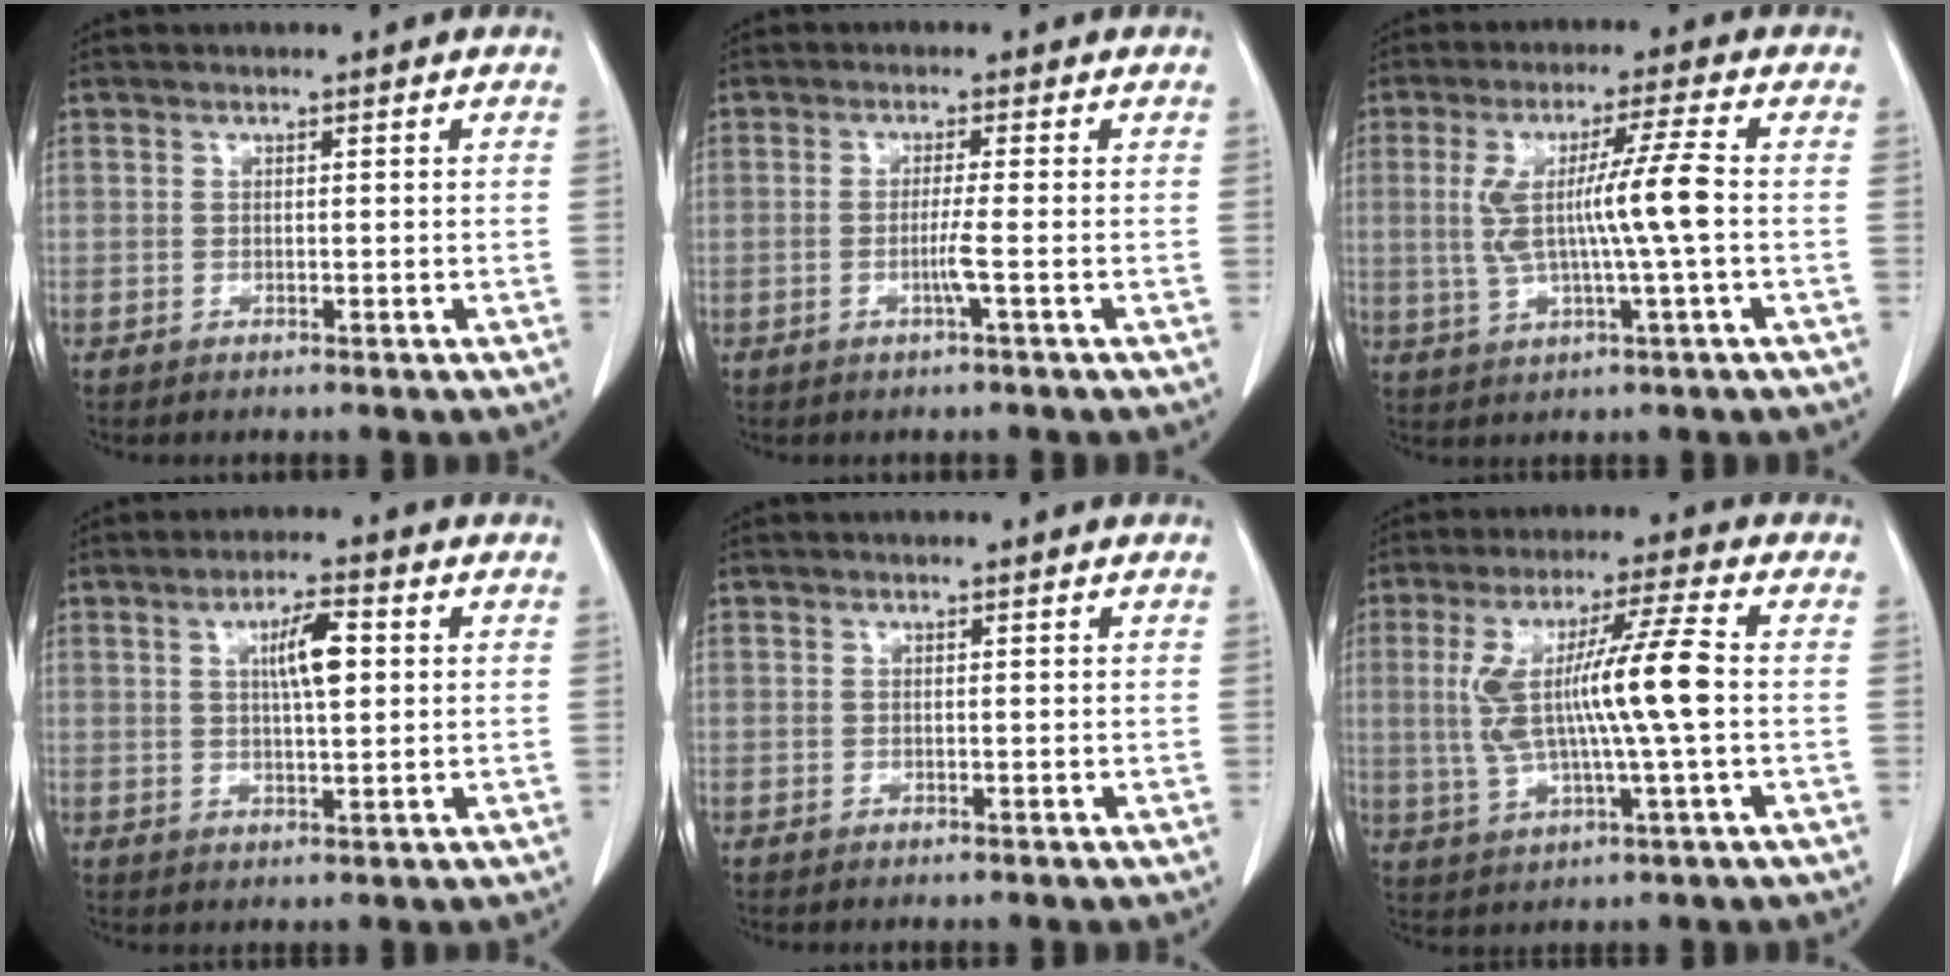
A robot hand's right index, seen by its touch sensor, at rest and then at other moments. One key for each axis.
{"total": 2.5, "fx": -0.8, "fy": -0.8, "fz": 2.2, "tx": -0.043, "ty": -0.003, "tz": -0.017}
{"total": 9.2, "fx": 0.1, "fy": -0.7, "fz": 9.2, "tx": -0.183, "ty": 0.005, "tz": 0.005}
{"total": 5.7, "fx": 1.4, "fy": 1.1, "fz": 5.4, "tx": -0.095, "ty": 0.005, "tz": 0.025}
{"total": 0.0}
{"total": 12.1, "fx": 0.4, "fy": 0.2, "fz": 12.1, "tx": -0.245, "ty": 0.009, "tz": 0.008}